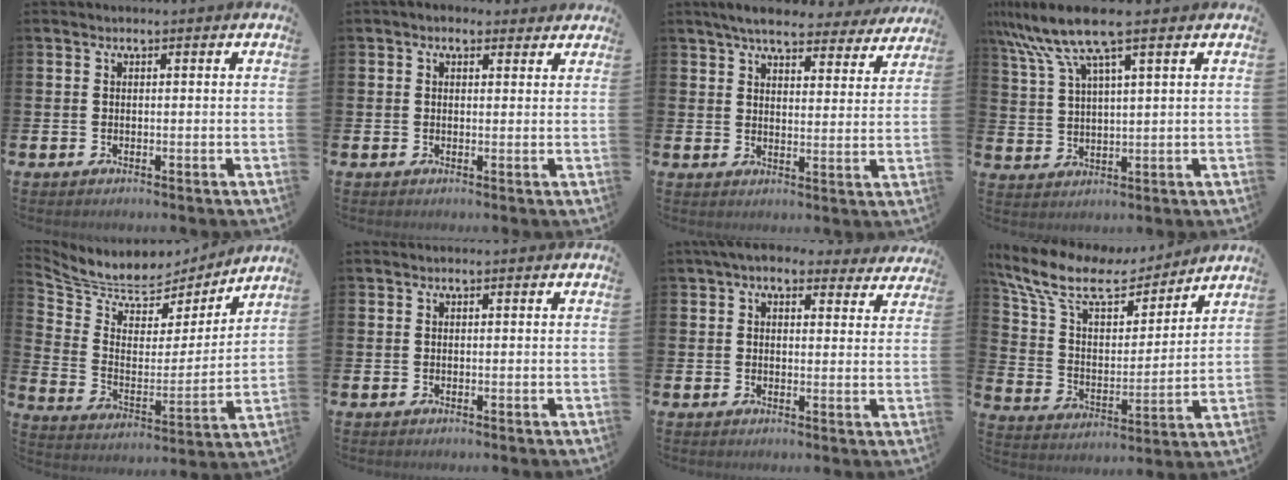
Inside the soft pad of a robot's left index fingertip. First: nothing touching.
{"total": 0.8, "force": [0.0, 0.6, 0.5], "torque": [-0.008, 0.007, -0.001]}
{"total": 6.0, "force": [5.6, 1.1, 1.8], "torque": [-0.047, -0.027, 0.097]}
{"total": 9.0, "force": [6.5, 1.4, 6.1], "torque": [-0.141, -0.011, 0.116]}
{"total": 7.4, "force": [6.8, 2.7, 0.7], "torque": [-0.064, -0.057, 0.119]}
{"total": 0.0}
{"total": 5.7, "force": [5.0, 2.0, 1.9], "torque": [-0.045, -0.017, 0.089]}
{"total": 10.9, "force": [8.9, 4.3, 4.8], "torque": [-0.132, -0.052, 0.152]}